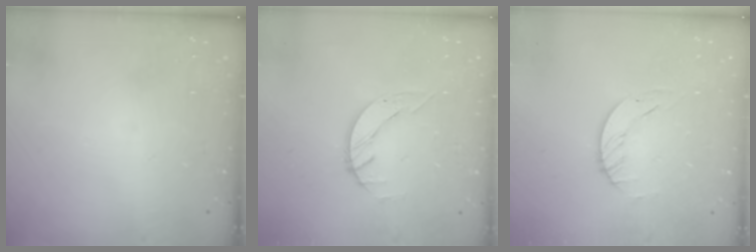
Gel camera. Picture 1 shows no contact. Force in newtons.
{"total": 2.9, "press": 2.8, "slide": 0.3}
{"total": 2.3, "press": 2.3, "slide": 0.3}